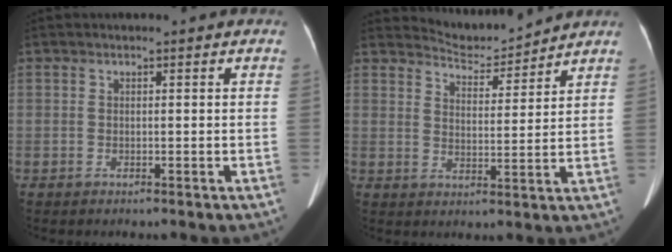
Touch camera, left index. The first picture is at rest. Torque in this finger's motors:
{"motor_torque": [0.29, -0.60, -0.02, -0.04]}